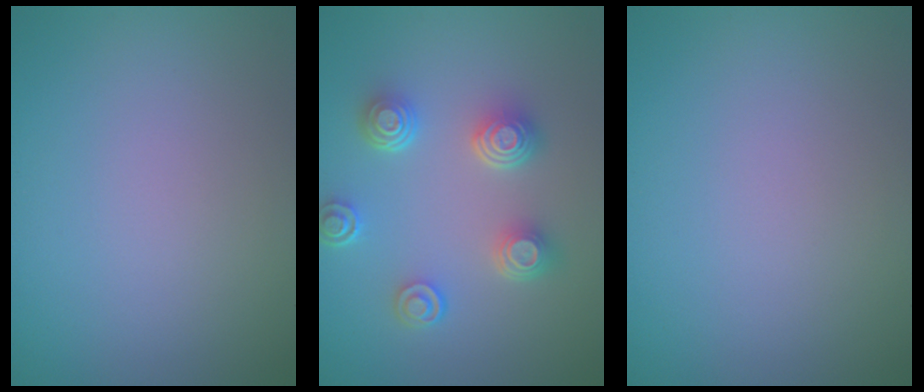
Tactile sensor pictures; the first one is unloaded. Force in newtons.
{"total": 4.4, "press": 3.4, "slide": 2.7}
{"total": 0.0}